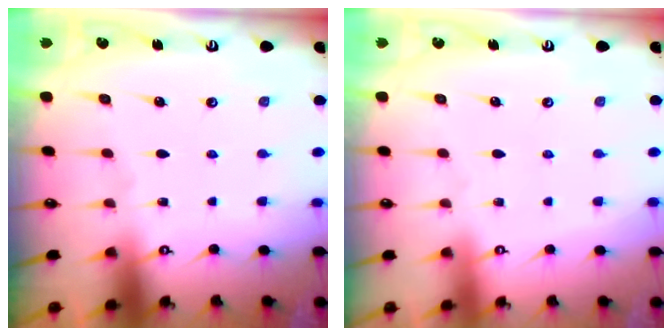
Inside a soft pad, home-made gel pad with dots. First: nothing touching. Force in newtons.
{"total": 3.9, "press": 3.9, "slide": 0.1}